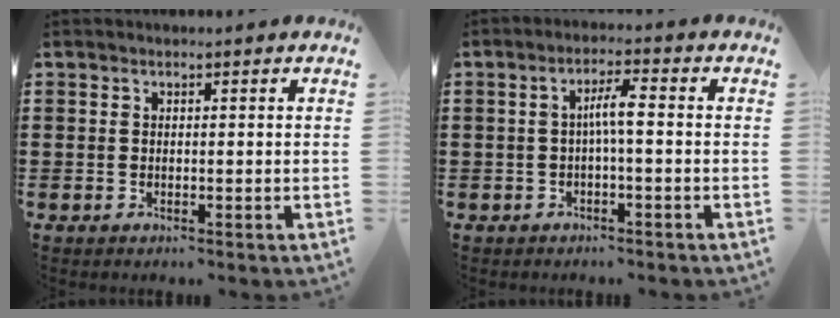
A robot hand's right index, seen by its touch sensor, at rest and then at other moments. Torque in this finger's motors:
{"motor_torque": [1.00, -0.38, 0.31, 0.12]}